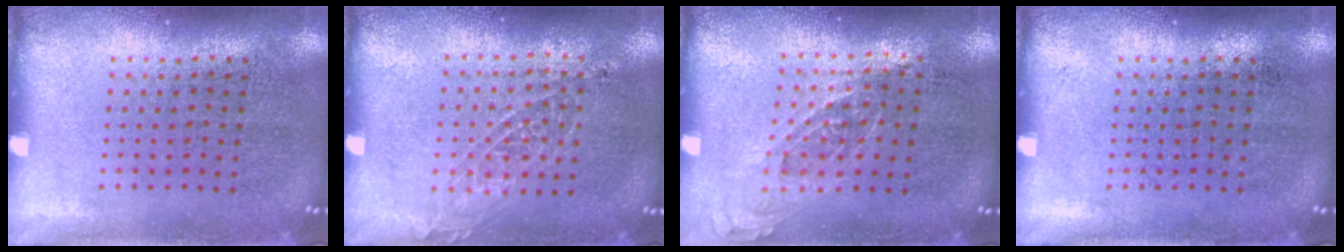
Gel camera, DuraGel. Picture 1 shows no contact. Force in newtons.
{"total": 1.1, "press": 1.0, "slide": 0.3}
{"total": 0.7, "press": 0.7, "slide": 0.3}
{"total": 0.0}